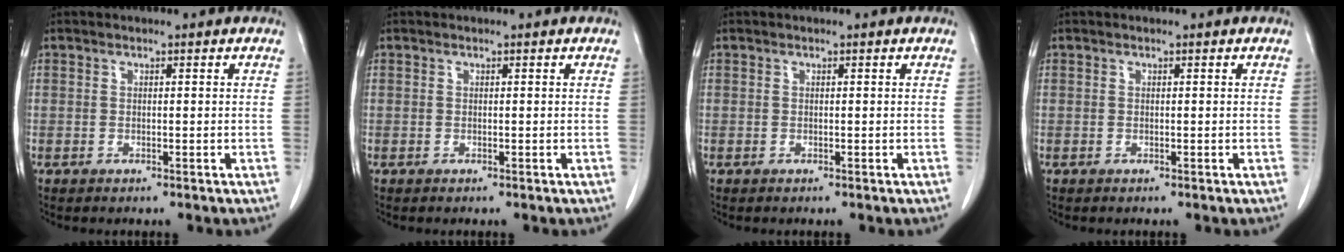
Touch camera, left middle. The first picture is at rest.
{"total": 0.0}
{"total": 0.0}
{"total": 0.0}